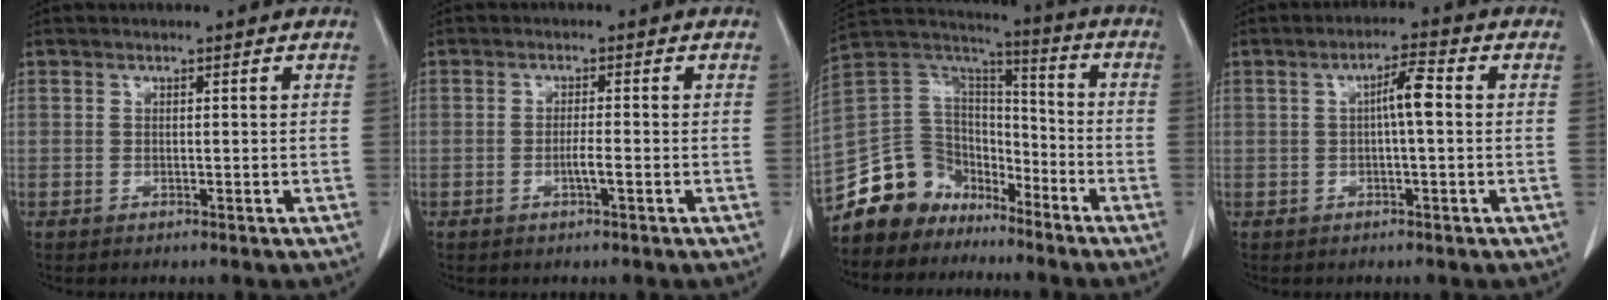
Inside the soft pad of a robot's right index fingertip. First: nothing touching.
{"total": 2.3, "force": [-0.8, 0.2, 2.1], "torque": [-0.040, 0.001, -0.014]}
{"total": 13.2, "force": [-10.2, 8.3, 1.6], "torque": [-0.034, 0.078, -0.188]}
{"total": 4.4, "force": [0.3, 0.7, 4.4], "torque": [-0.077, 0.012, 0.003]}